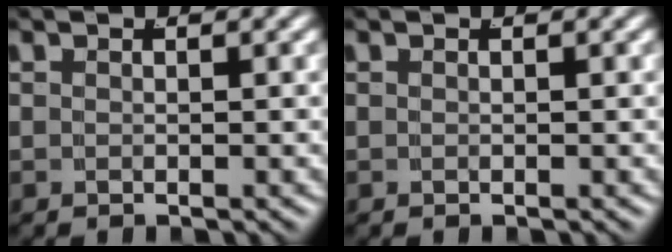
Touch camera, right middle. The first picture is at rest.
{"total": 0.0}